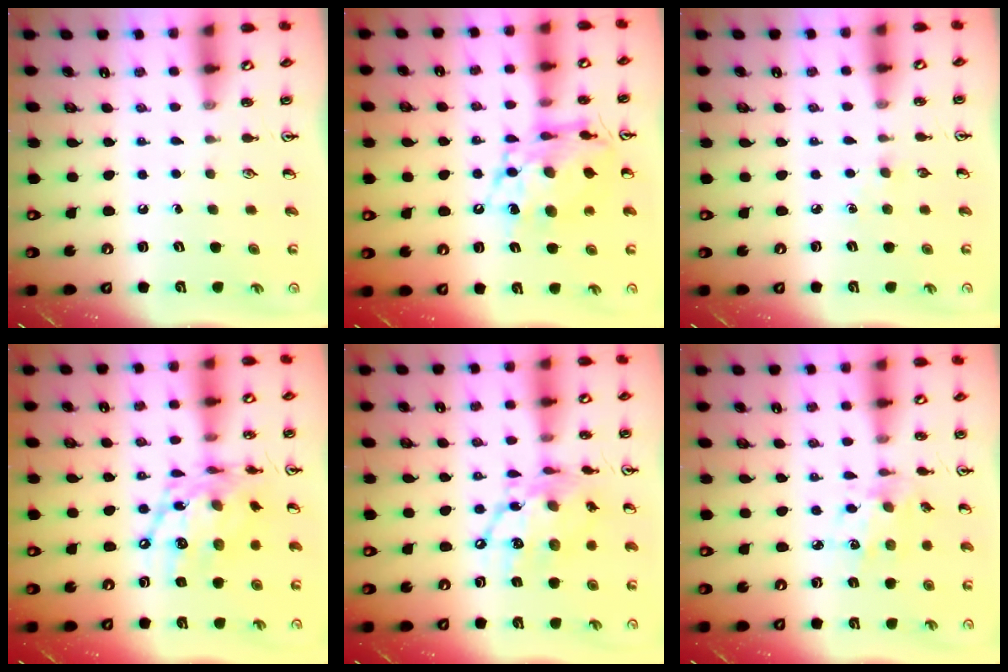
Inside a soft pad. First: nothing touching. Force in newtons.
{"total": 14.2, "press": 14.1, "slide": 1.6}
{"total": 2.7, "press": 2.7, "slide": 0.4}
{"total": 15.4, "press": 15.4, "slide": 1.2}
{"total": 15.1, "press": 15.0, "slide": 1.6}
{"total": 6.5, "press": 6.5, "slide": 0.5}